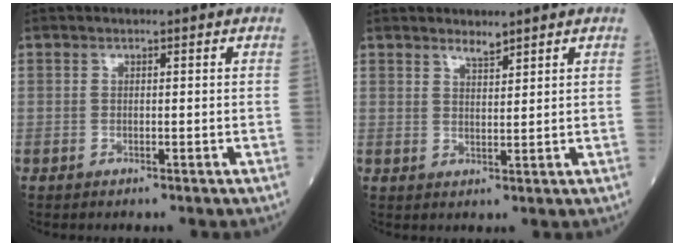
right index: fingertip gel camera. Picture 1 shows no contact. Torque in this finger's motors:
{"motor_torque": [0.01, 0.45, 0.11, 0.02]}